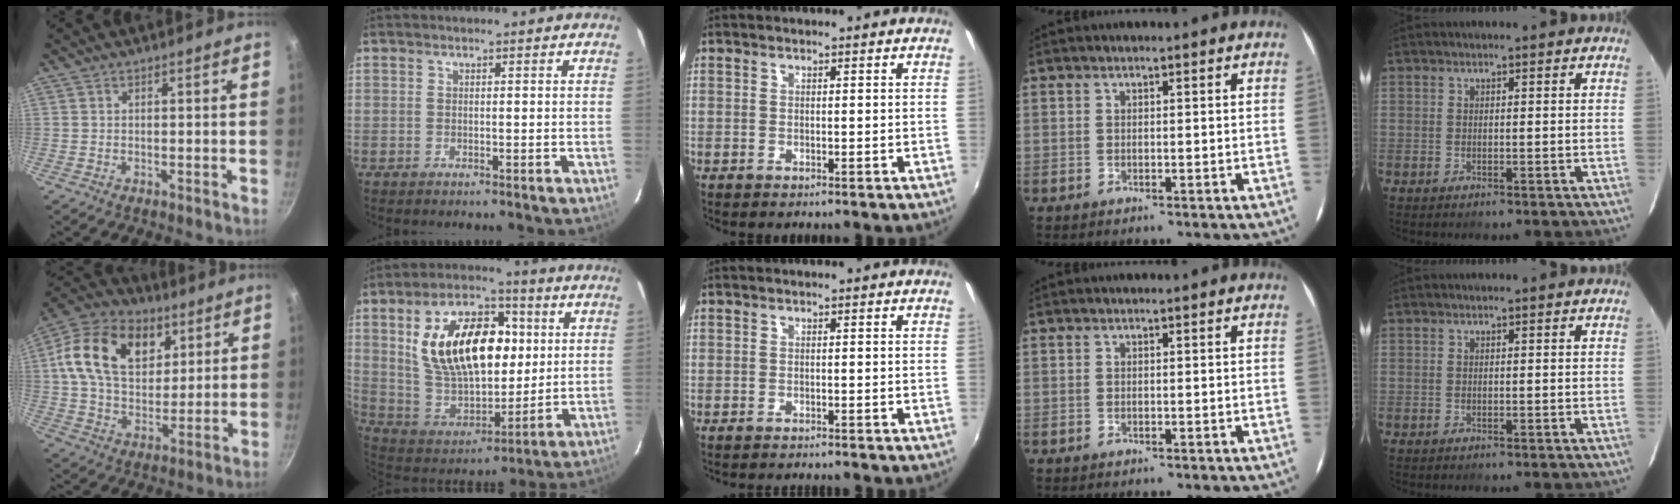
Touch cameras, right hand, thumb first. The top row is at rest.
{"thumb": {"total": 19.6, "force": [6.8, 13.3, 12.6], "torque": [-0.196, -0.008, 0.108]}, "index": {"total": 22.3, "force": [5.0, 12.8, 17.5], "torque": [-0.322, 0.022, 0.104]}, "middle": {"total": 2.1, "force": [-2.0, 0.2, 0.5], "torque": [-0.020, -0.014, -0.033]}}